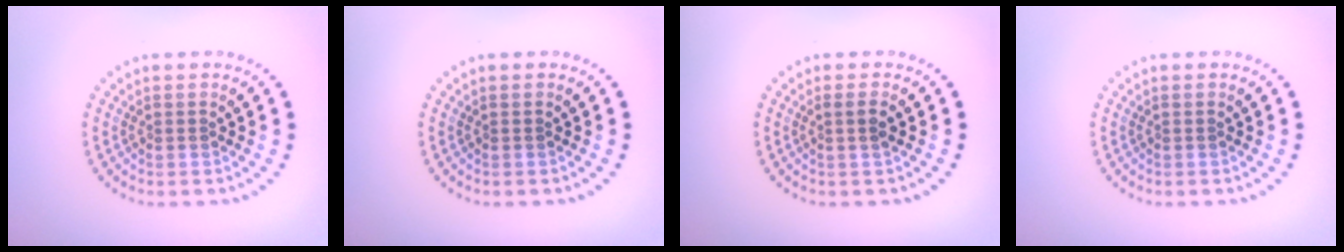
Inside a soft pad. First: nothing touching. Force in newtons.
{"total": 0.0}
{"total": 1.3, "press": 1.1, "slide": 0.6}
{"total": 0.0}